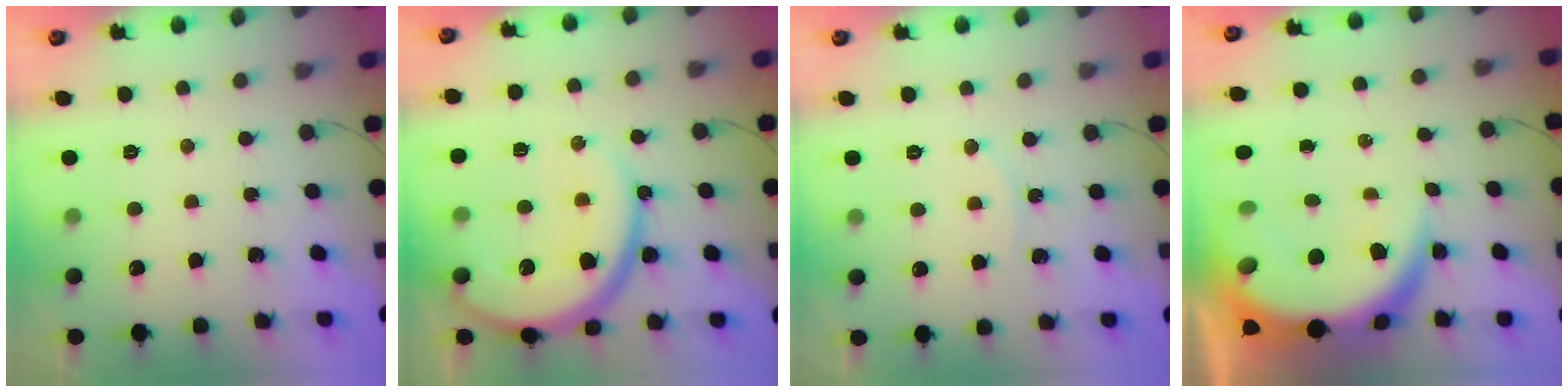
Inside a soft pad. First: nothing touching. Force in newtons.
{"total": 17.2, "press": 17.1, "slide": 1.8}
{"total": 5.0, "press": 5.0, "slide": 0.6}
{"total": 11.0, "press": 10.9, "slide": 1.1}